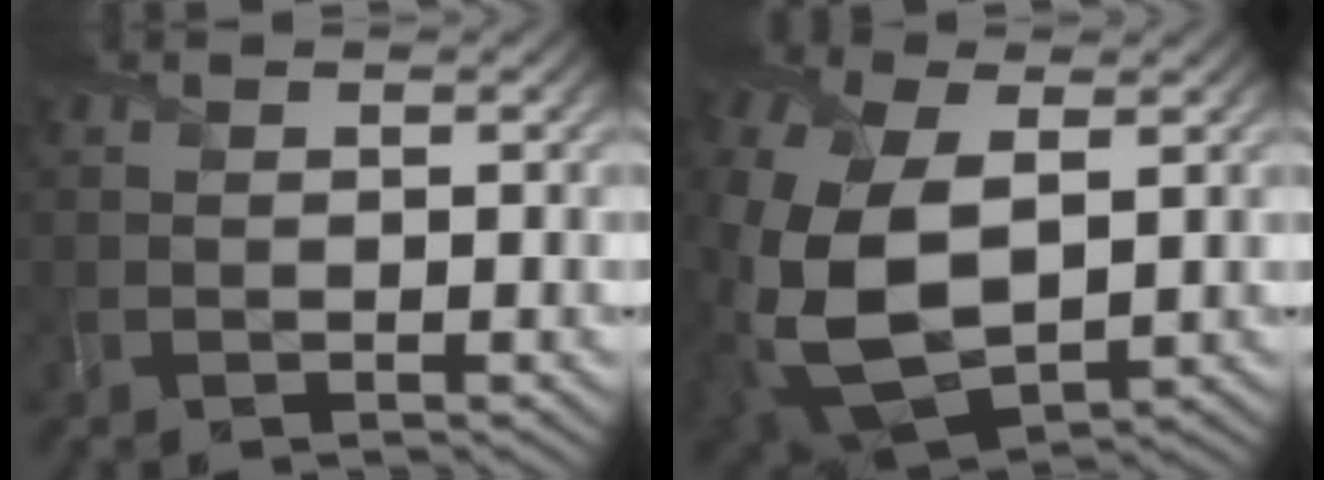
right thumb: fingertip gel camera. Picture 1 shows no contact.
{"total": 15.4, "force": [-0.8, 9.5, 12.1], "torque": [-0.312, -0.035, 0.002]}